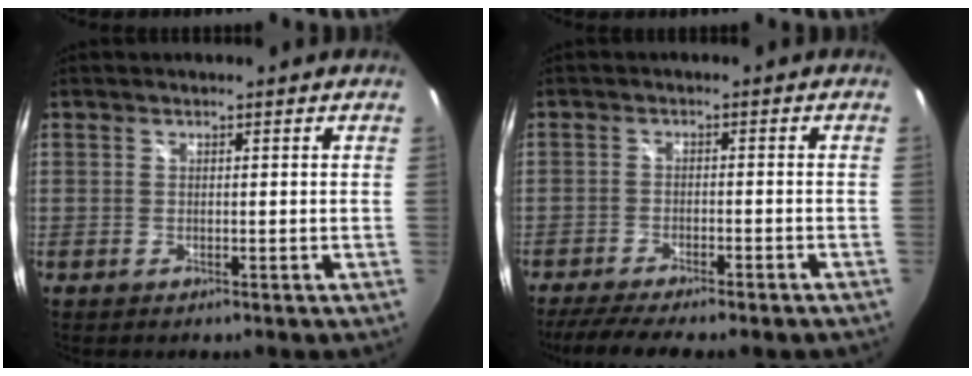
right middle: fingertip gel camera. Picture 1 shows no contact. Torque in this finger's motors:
{"motor_torque": [1.09, -1.05, 0.38, 0.07]}